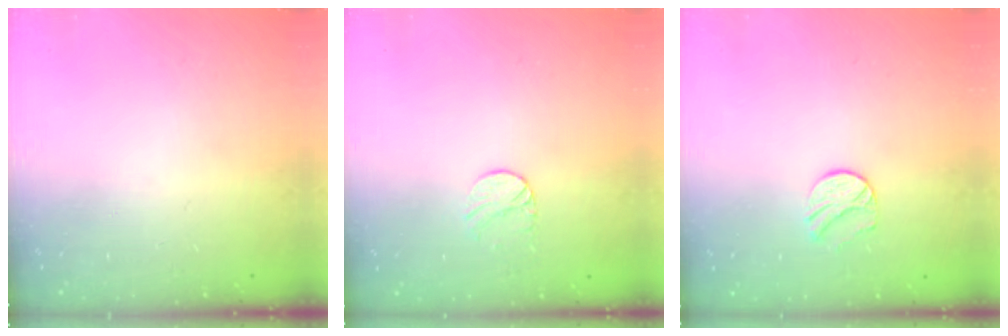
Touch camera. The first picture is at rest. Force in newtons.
{"total": 5.8, "press": 5.8, "slide": 0.4}
{"total": 7.3, "press": 7.2, "slide": 0.7}